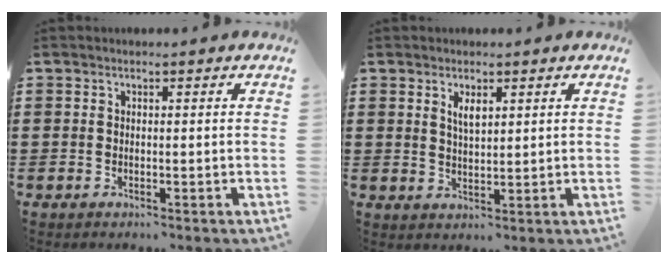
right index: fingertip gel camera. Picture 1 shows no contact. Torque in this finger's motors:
{"motor_torque": [0.04, -0.02, 0.21, 0.08]}